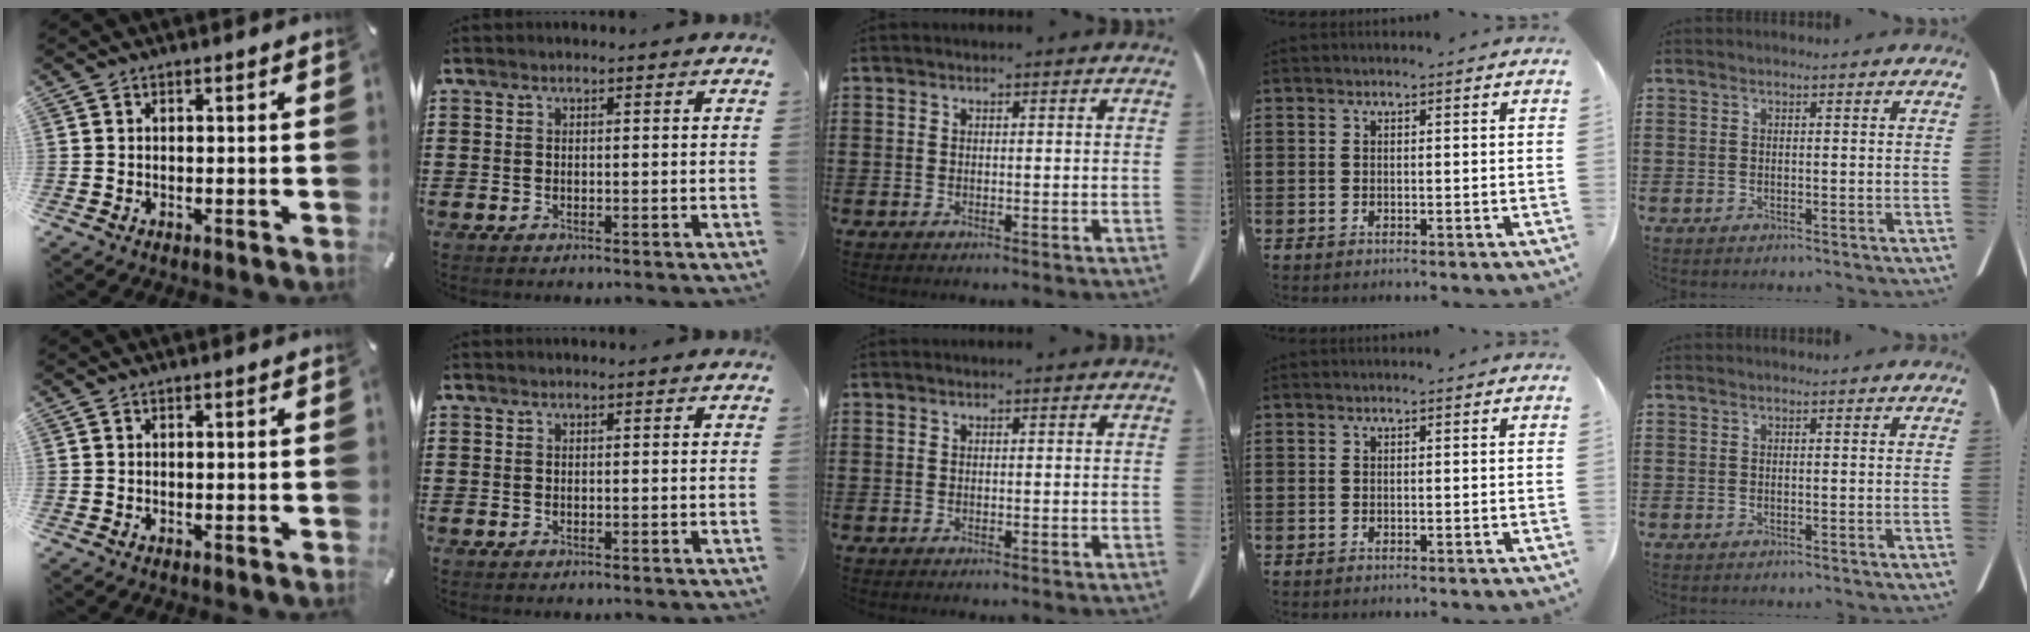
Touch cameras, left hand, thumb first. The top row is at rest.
{}